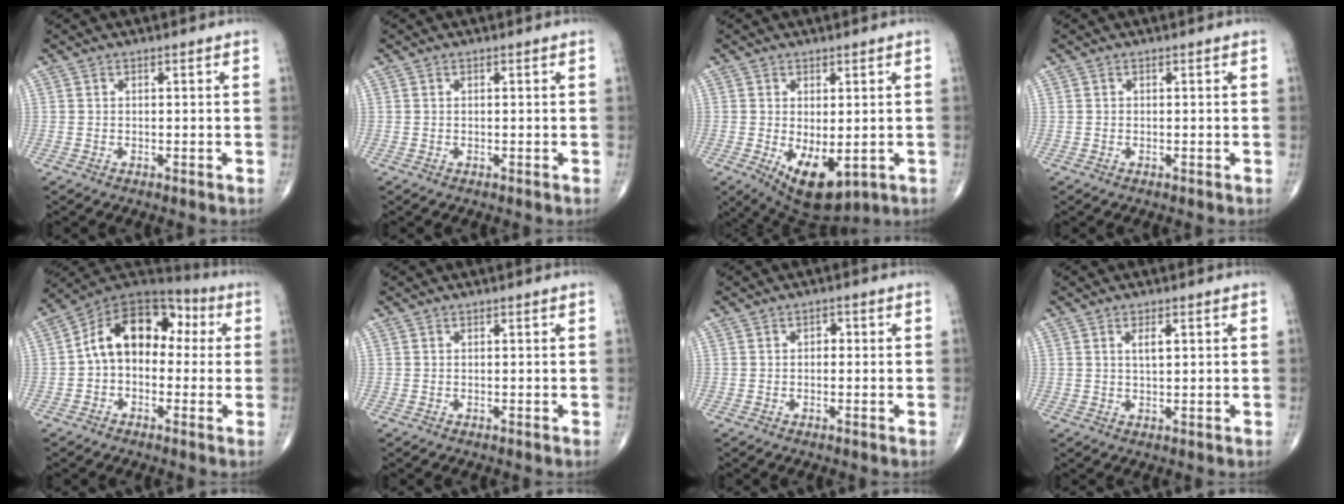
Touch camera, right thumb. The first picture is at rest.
{"total": 0.0}
{"total": 9.3, "force": [-2.1, 4.7, 7.8], "torque": [-0.113, -0.014, -0.013]}
{"total": 0.0}
{"total": 14.6, "force": [1.0, 9.8, 10.8], "torque": [-0.138, 0.052, 0.000]}
{"total": 0.0}
{"total": 1.9, "force": [0.1, 1.3, 1.3], "torque": [-0.009, 0.007, -0.004]}
{"total": 2.7, "force": [0.9, 1.1, 2.4], "torque": [-0.042, -0.003, 0.016]}